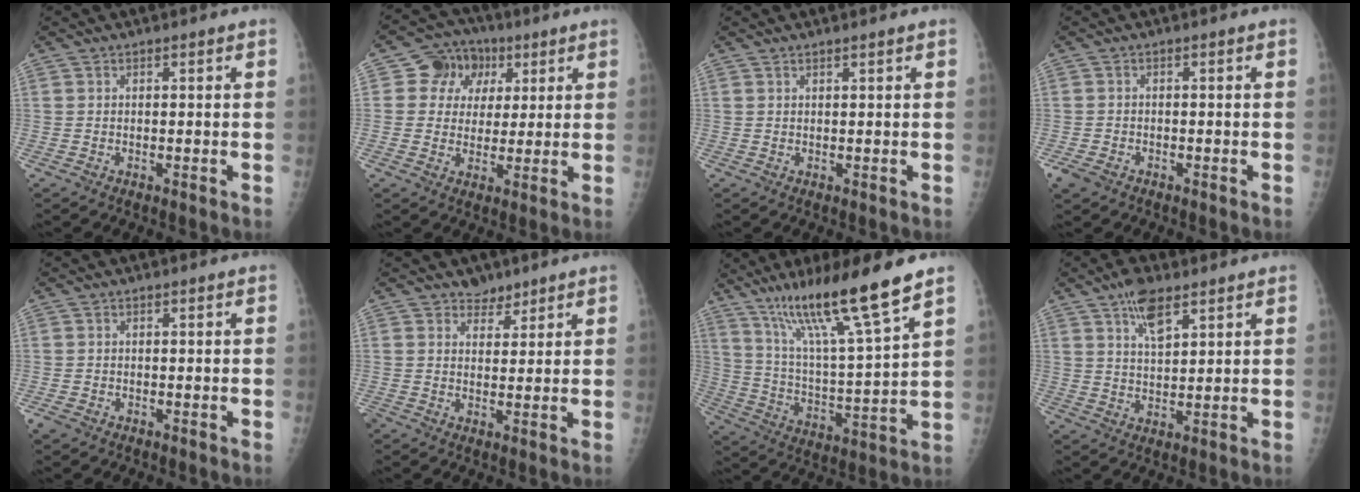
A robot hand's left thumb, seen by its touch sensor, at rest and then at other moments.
{"total": 9.5, "force": [3.1, 8.4, 3.4], "torque": [-0.012, -0.001, 0.044]}
{"total": 0.7, "force": [0.6, 0.1, 0.4], "torque": [-0.004, -0.002, 0.011]}
{"total": 2.9, "force": [-1.7, 1.9, 1.3], "torque": [-0.026, 0.001, -0.029]}
{"total": 1.6, "force": [-0.8, 1.2, 0.6], "torque": [-0.013, 0.000, -0.016]}
{"total": 3.4, "force": [2.4, 2.3, 0.3], "torque": [0.020, -0.015, 0.034]}
{"total": 18.4, "force": [12.8, 0.9, 13.2], "torque": [-0.215, -0.063, 0.226]}
{"total": 6.8, "force": [4.1, 2.8, 4.7], "torque": [-0.068, -0.018, 0.072]}